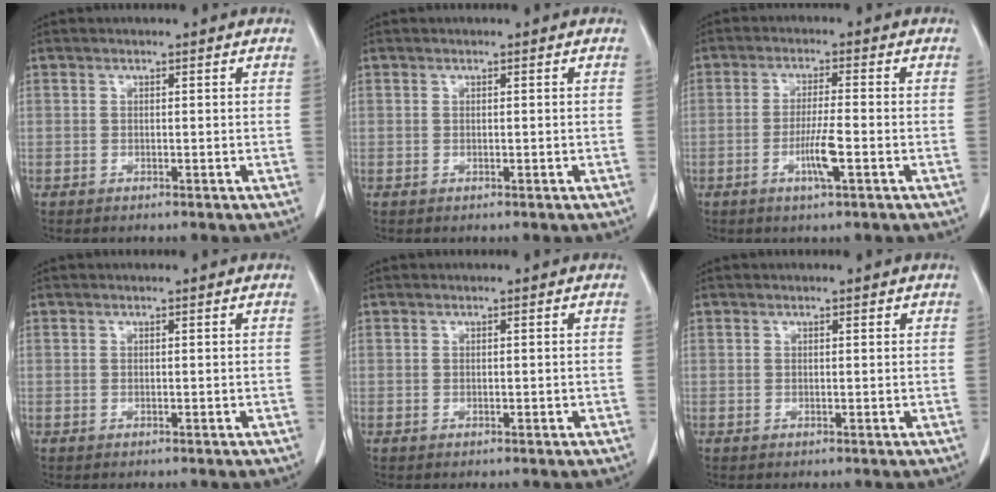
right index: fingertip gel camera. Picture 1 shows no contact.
{"total": 0.0}
{"total": 5.5, "force": [-2.0, 0.3, 5.1], "torque": [-0.098, -0.006, -0.036]}
{"total": 0.0}
{"total": 0.7, "force": [-0.2, 0.4, 0.6], "torque": [-0.017, 0.000, -0.001]}
{"total": 0.6, "force": [0.2, 0.4, 0.4], "torque": [-0.010, 0.000, 0.004]}